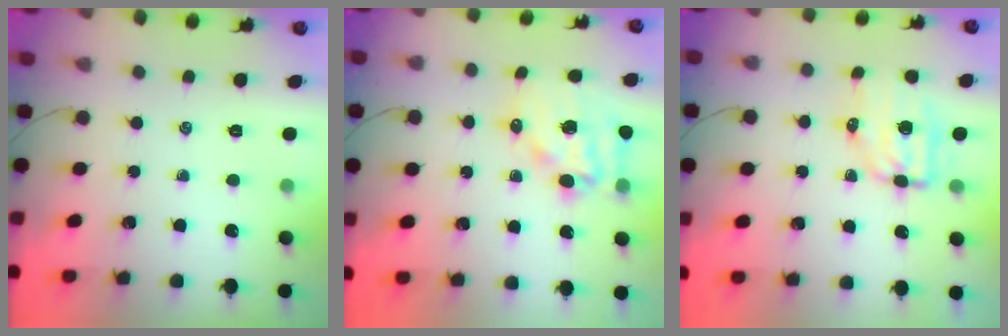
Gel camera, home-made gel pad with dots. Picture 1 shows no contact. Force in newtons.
{"total": 13.3, "press": 12.9, "slide": 3.2}
{"total": 7.0, "press": 6.9, "slide": 1.0}